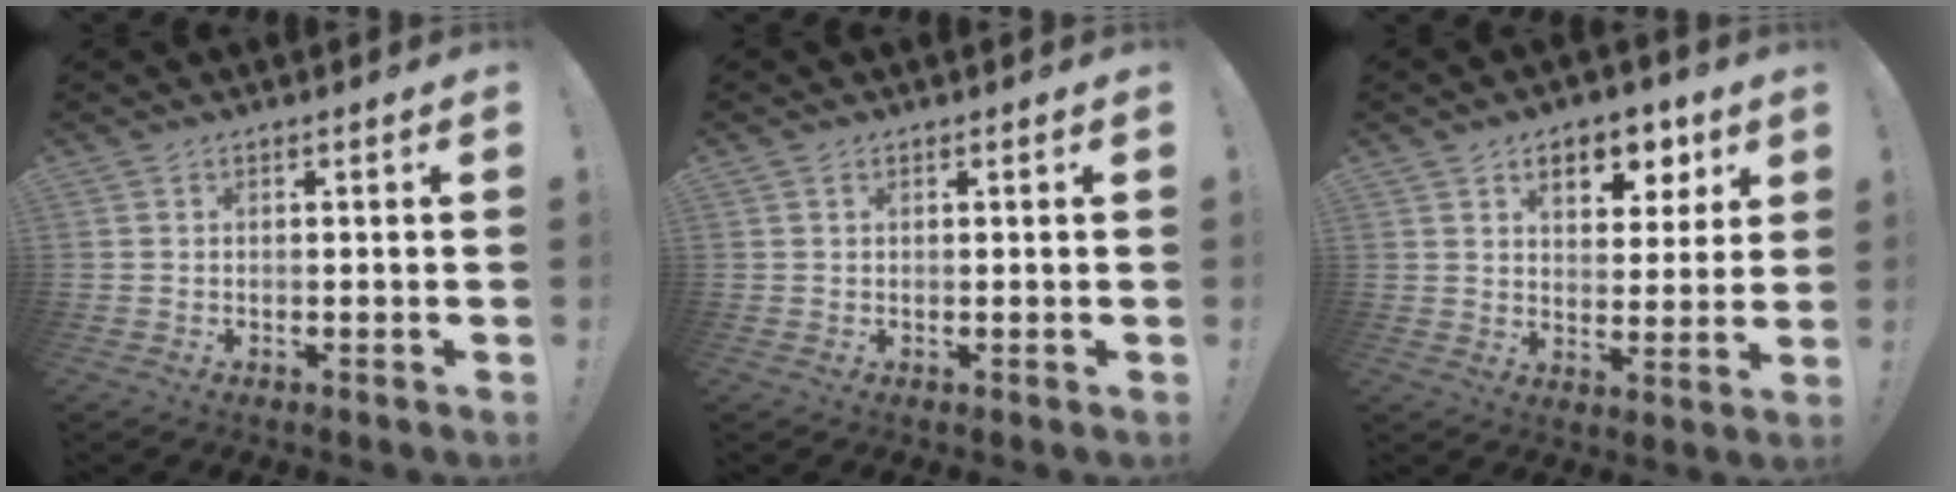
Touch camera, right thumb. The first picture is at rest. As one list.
[{"total": 0.7, "force": [0.4, 0.5, 0.1], "torque": [-0.002, -0.001, 0.009]}, {"total": 10.0, "force": [5.5, 6.0, 5.9], "torque": [-0.081, -0.027, 0.096]}]